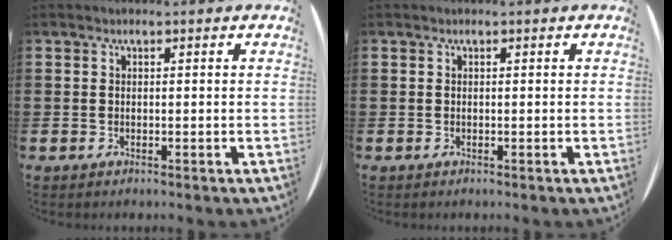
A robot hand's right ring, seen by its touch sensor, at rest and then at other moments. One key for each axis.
{"total": 0.0}